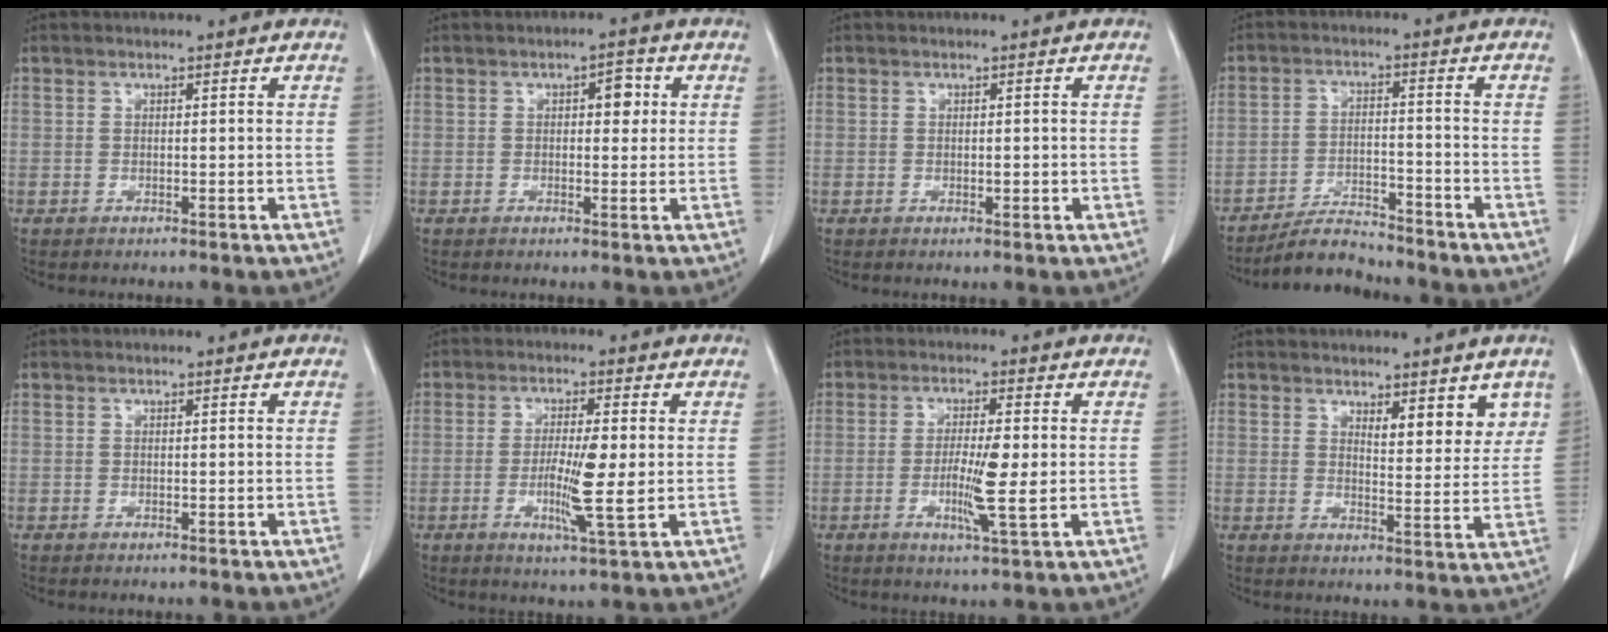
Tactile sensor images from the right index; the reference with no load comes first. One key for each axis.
{"total": 3.2, "fx": 0.9, "fy": 1.5, "fz": 2.7, "tx": -0.037, "ty": 0.010, "tz": 0.010}
{"total": 0.9, "fx": -0.1, "fy": 0.6, "fz": 0.7, "tx": -0.008, "ty": -0.001, "tz": 0.001}
{"total": 5.8, "fx": -5.7, "fy": 0.9, "fz": 0.8, "tx": -0.016, "ty": -0.005, "tz": -0.097}
{"total": 0.0}
{"total": 7.5, "fx": -0.9, "fy": 0.3, "fz": 7.5, "tx": -0.133, "ty": -0.014, "tz": -0.017}
{"total": 6.9, "fx": -0.9, "fy": 0.3, "fz": 6.9, "tx": -0.124, "ty": -0.013, "tz": -0.017}
{"total": 5.8, "fx": 3.9, "fy": 1.9, "fz": 3.8, "tx": -0.041, "ty": -0.014, "tz": 0.055}